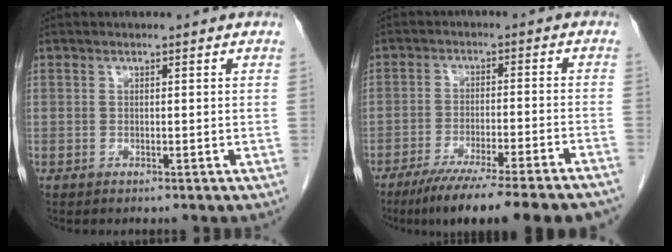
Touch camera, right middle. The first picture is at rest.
{"total": 18.3, "force": [-15.1, 0.2, 10.2], "torque": [-0.109, -0.039, -0.217]}